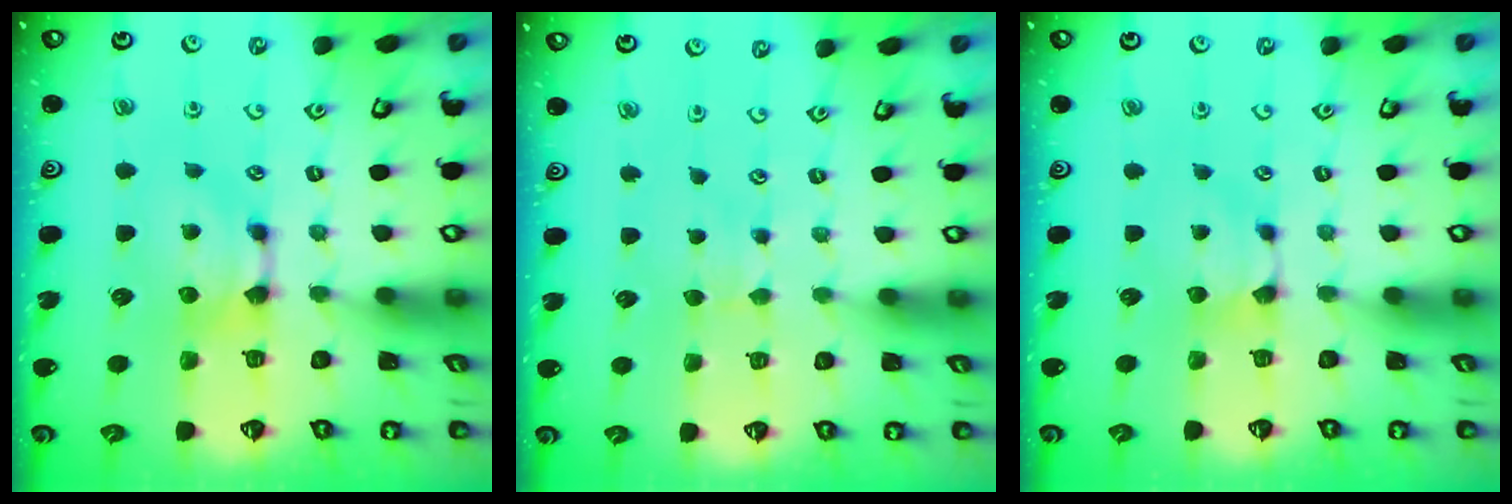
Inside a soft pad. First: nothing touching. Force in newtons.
{"total": 2.4, "press": 2.4, "slide": 0.4}
{"total": 1.1, "press": 1.0, "slide": 0.2}